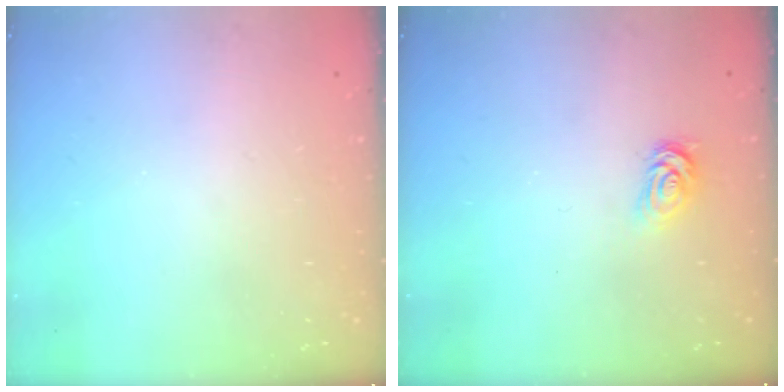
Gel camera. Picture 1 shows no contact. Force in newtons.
{"total": 2.6, "press": 2.6, "slide": 0.4}